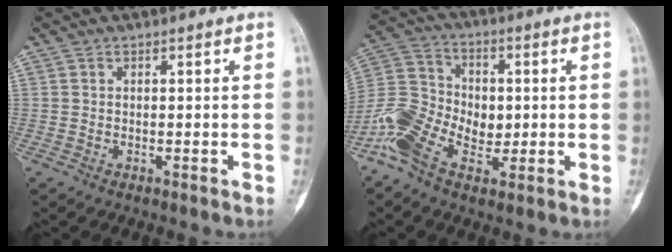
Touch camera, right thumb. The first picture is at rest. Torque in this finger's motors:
{"motor_torque": [0.15, 0.10, 0.34, 0.19, 0.10]}